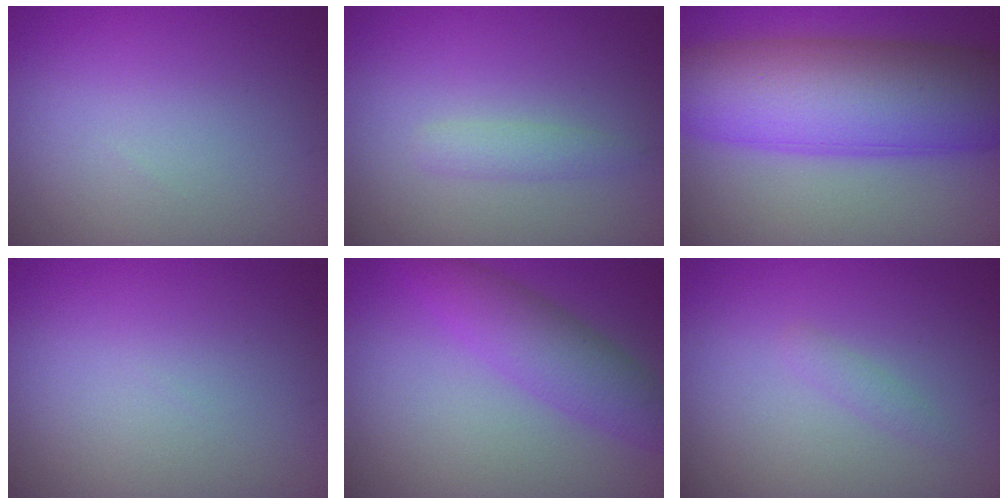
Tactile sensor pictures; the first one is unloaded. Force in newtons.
{"total": 1.4, "press": 1.4, "slide": 0.1}
{"total": 12.2, "press": 12.2, "slide": 0.1}
{"total": 0.0}
{"total": 4.3, "press": 4.3, "slide": 0.1}
{"total": 0.9, "press": 0.9, "slide": 0.0}